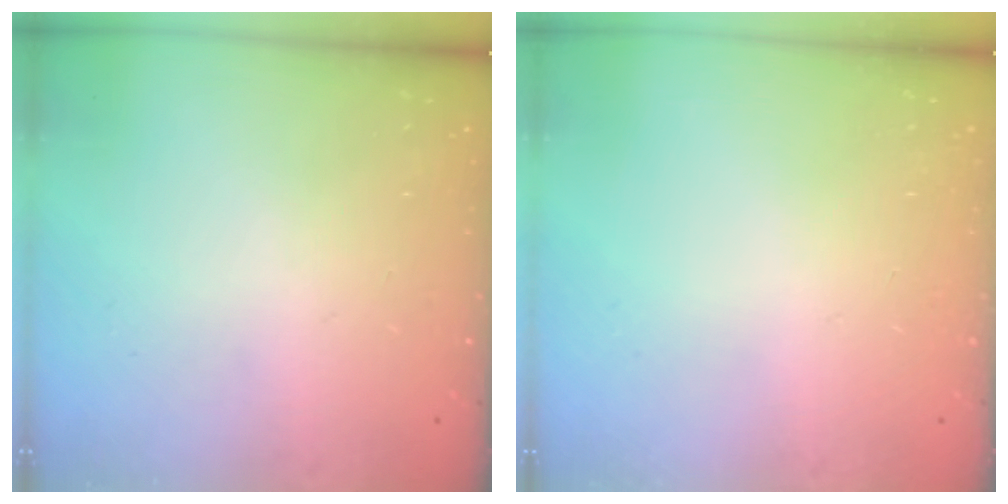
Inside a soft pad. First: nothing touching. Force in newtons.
{"total": 0.0}